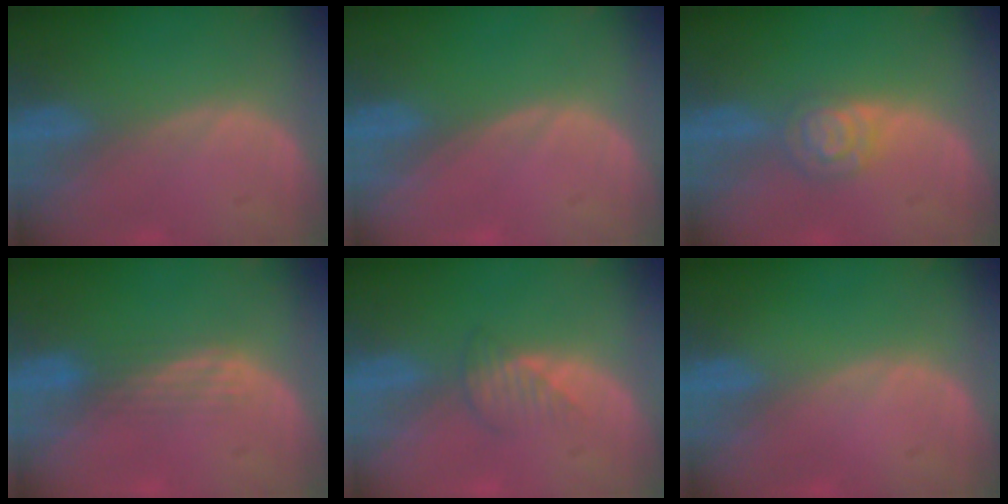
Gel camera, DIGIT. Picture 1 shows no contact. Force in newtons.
{"total": 0.0}
{"total": 4.6, "press": 4.2, "slide": 2.1}
{"total": 2.8, "press": 2.5, "slide": 1.3}
{"total": 2.5, "press": 2.5, "slide": 0.3}
{"total": 0.0}